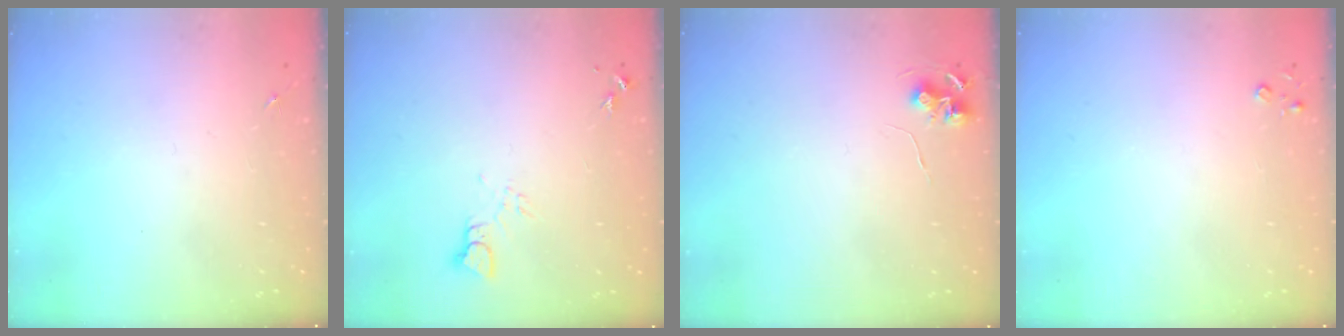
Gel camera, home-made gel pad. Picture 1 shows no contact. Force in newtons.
{"total": 4.4, "press": 4.4, "slide": 0.4}
{"total": 6.0, "press": 6.0, "slide": 0.4}
{"total": 2.6, "press": 2.6, "slide": 0.3}